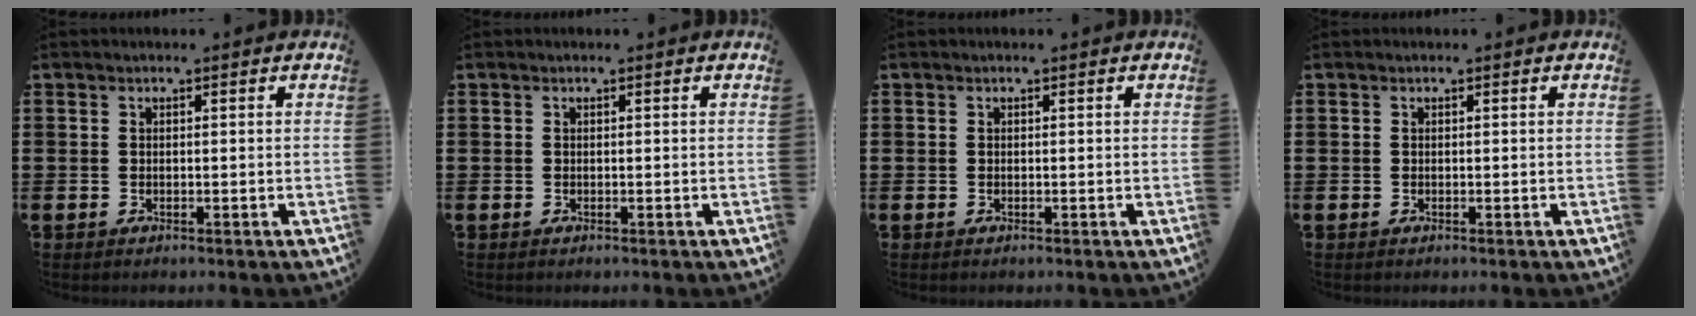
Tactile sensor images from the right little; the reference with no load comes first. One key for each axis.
{"total": 0.0}
{"total": 0.0}
{"total": 0.0}